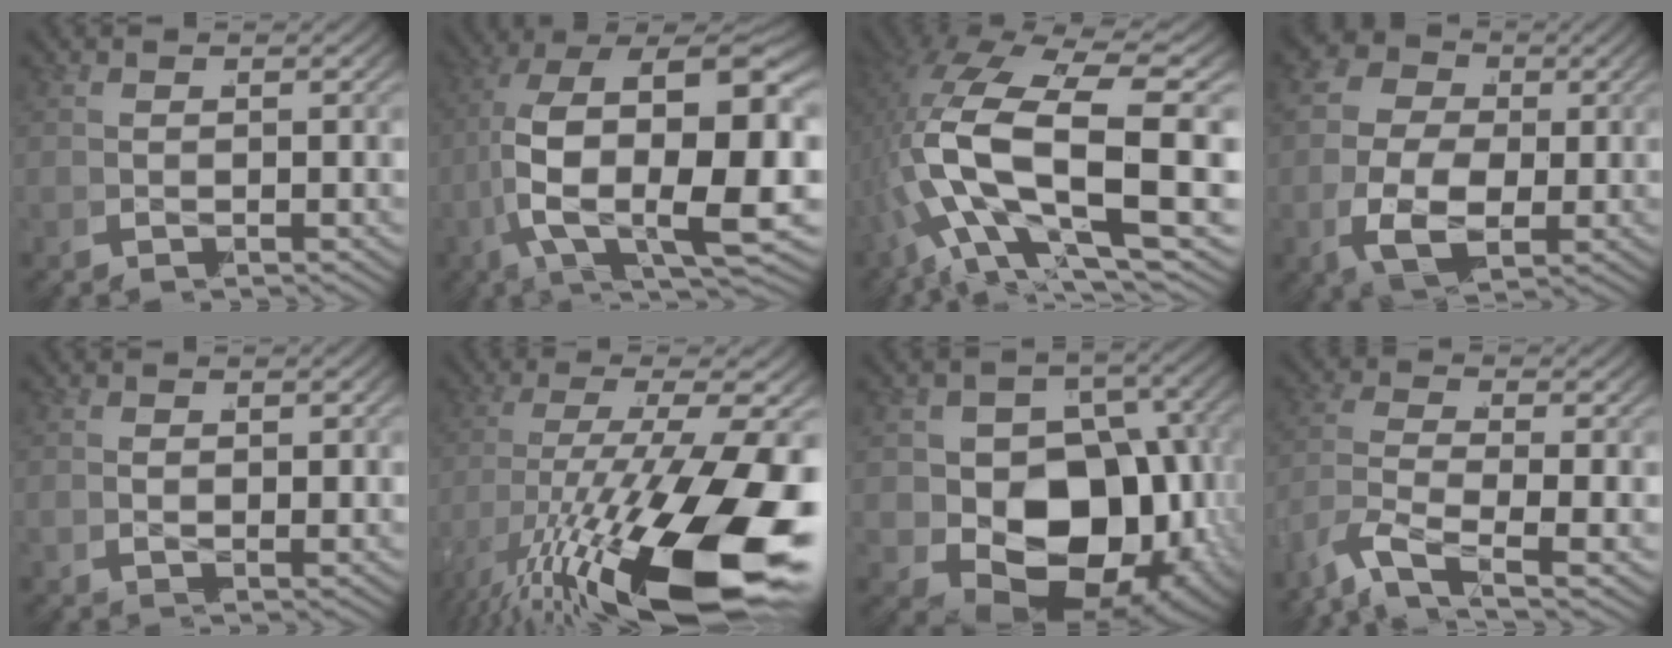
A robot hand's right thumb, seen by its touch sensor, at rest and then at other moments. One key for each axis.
{"total": 18.6, "fx": -0.9, "fy": 10.3, "fz": 15.5, "tx": -0.327, "ty": -0.064, "tz": 0.014}
{"total": 13.9, "fx": 0.2, "fy": 6.9, "fz": 12.1, "tx": -0.292, "ty": -0.033, "tz": 0.026}
{"total": 13.6, "fx": 0.0, "fy": 10.7, "fz": 8.3, "tx": -0.169, "ty": -0.026, "tz": -0.001}
{"total": 0.9, "fx": 0.0, "fy": 0.5, "fz": 0.7, "tx": -0.007, "ty": -0.004, "tz": 0.004}
{"total": 15.2, "fx": -4.8, "fy": 5.7, "fz": 13.3, "tx": -0.242, "ty": -0.036, "tz": -0.049}
{"total": 19.9, "fx": -2.8, "fy": 14.2, "fz": 13.6, "tx": -0.233, "ty": -0.059, "tz": -0.022}
{"total": 7.3, "fx": -2.7, "fy": 4.8, "fz": 4.8, "tx": -0.120, "ty": -0.029, "tz": -0.040}